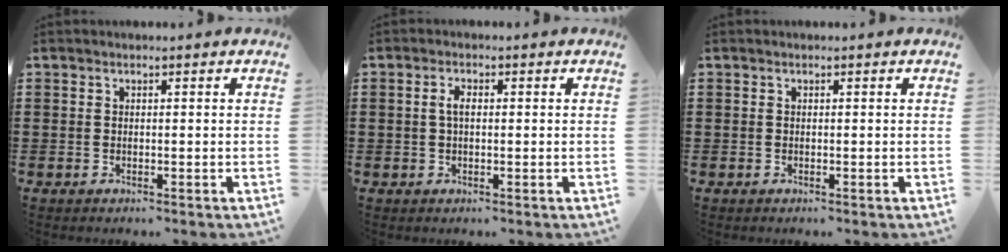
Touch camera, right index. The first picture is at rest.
{"total": 2.1, "force": [0.1, 0.8, 1.9], "torque": [-0.040, 0.004, 0.000]}
{"total": 0.0}